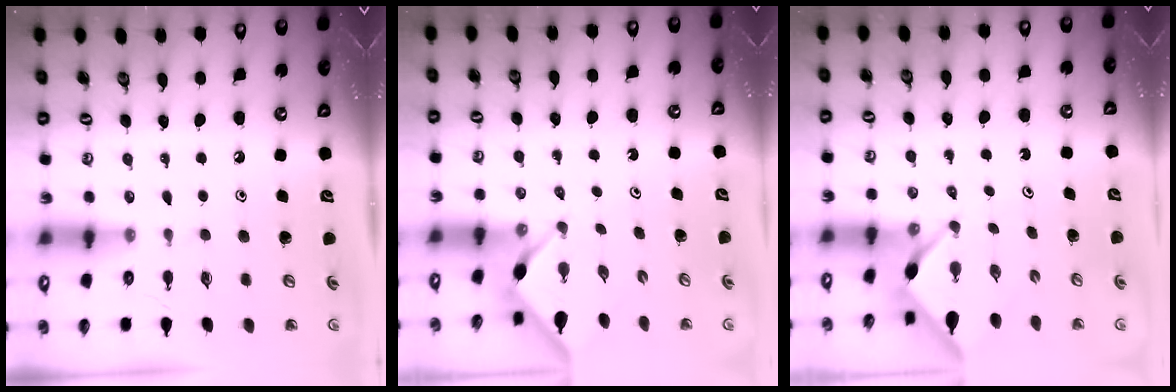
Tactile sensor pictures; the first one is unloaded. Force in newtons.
{"total": 3.0, "press": 3.0, "slide": 0.2}
{"total": 2.6, "press": 2.6, "slide": 0.3}